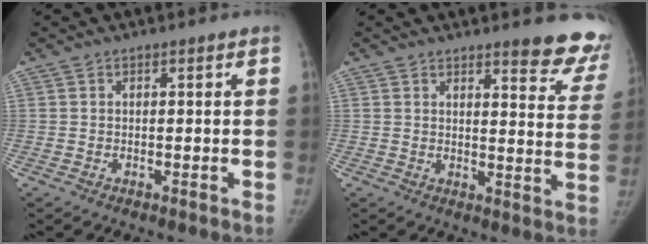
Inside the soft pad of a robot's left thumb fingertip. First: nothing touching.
{"total": 12.4, "force": [10.2, 2.9, 6.4], "torque": [-0.031, -0.068, 0.102]}